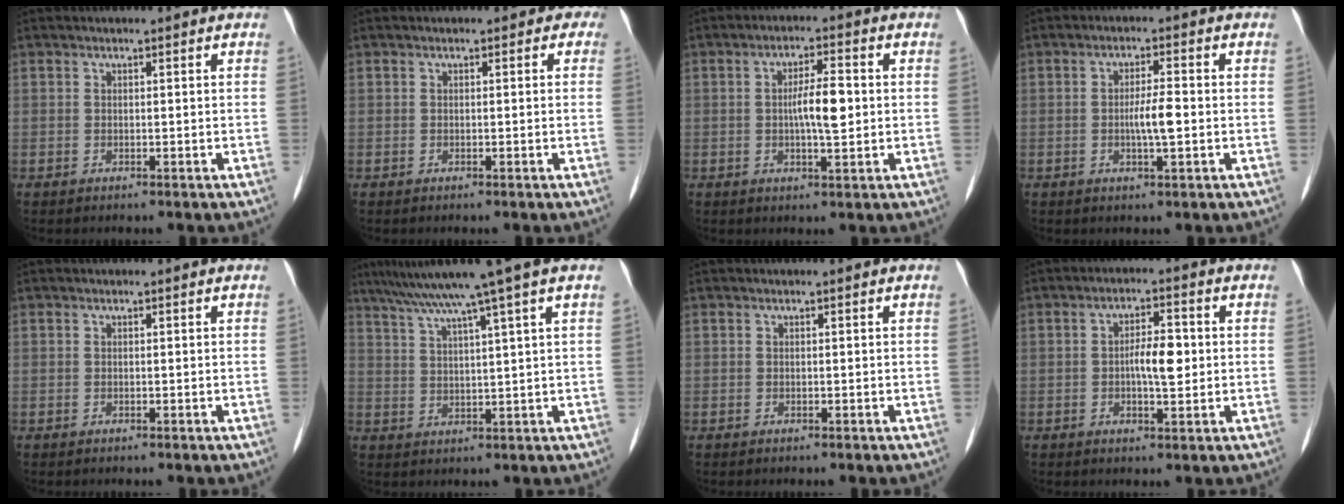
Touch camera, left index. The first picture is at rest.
{"total": 0.8, "force": [0.0, 0.8, 0.2], "torque": [0.014, 0.008, -0.012]}
{"total": 5.4, "force": [-0.1, 1.1, 5.3], "torque": [-0.098, 0.005, 0.000]}
{"total": 3.8, "force": [-0.7, 0.4, 3.8], "torque": [-0.071, -0.003, -0.009]}
{"total": 0.0}
{"total": 10.9, "force": [7.8, -2.3, 7.3], "torque": [-0.117, 0.021, 0.117]}
{"total": 0.0}
{"total": 5.0, "force": [-0.1, 1.6, 4.8], "torque": [-0.088, 0.006, 0.001]}